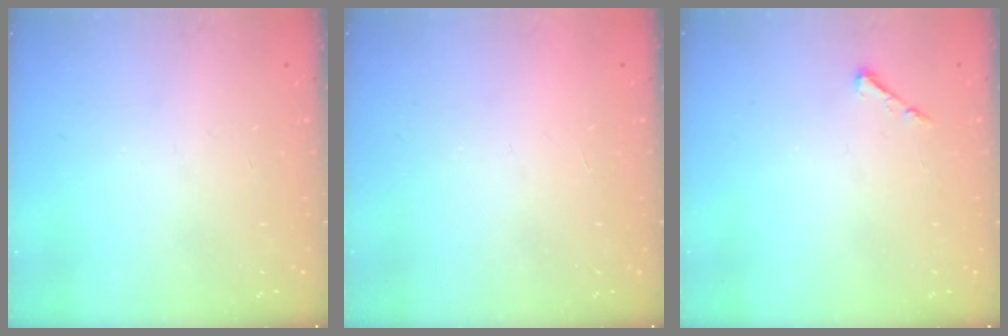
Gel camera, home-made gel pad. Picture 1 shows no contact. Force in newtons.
{"total": 1.6, "press": 1.6, "slide": 0.1}
{"total": 3.2, "press": 3.1, "slide": 0.5}